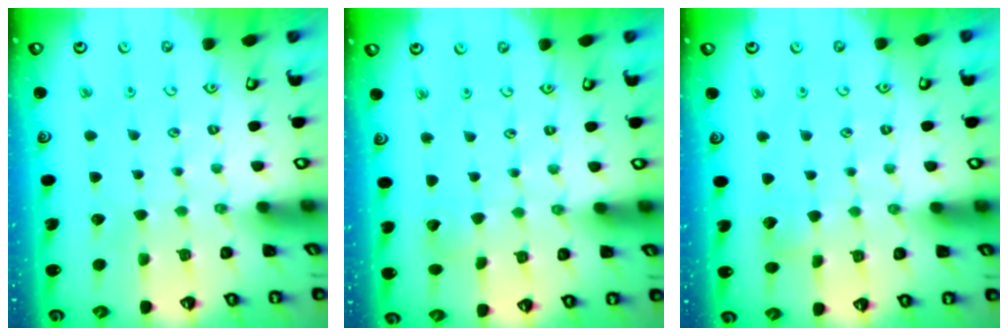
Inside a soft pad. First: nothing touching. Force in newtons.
{"total": 2.8, "press": 2.8, "slide": 0.2}
{"total": 3.3, "press": 3.3, "slide": 0.5}